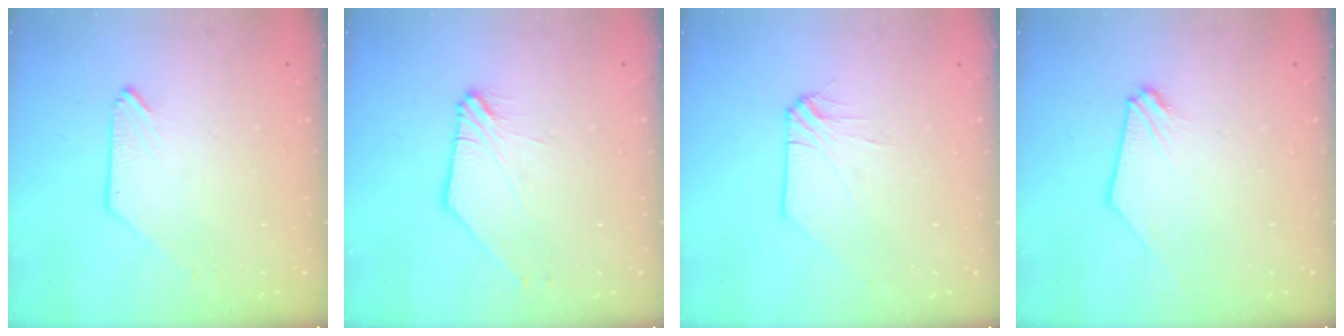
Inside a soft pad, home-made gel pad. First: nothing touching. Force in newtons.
{"total": 2.8, "press": 2.8, "slide": 0.3}
{"total": 0.0}
{"total": 0.7, "press": 0.7, "slide": 0.1}